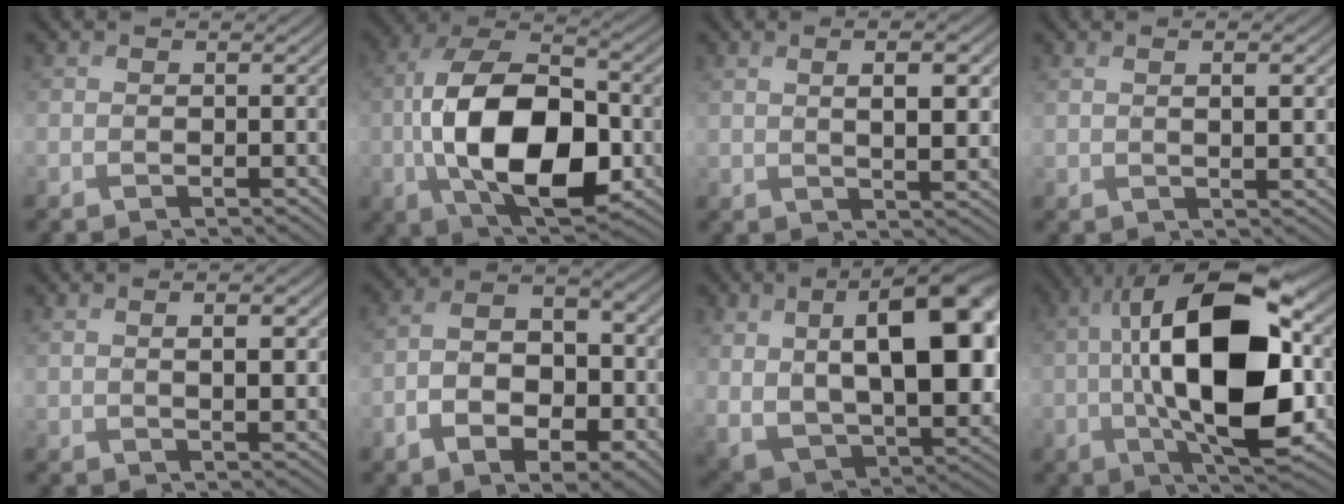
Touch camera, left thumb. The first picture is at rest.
{"total": 15.9, "force": [-2.7, 8.8, 12.9], "torque": [-0.265, -0.013, -0.052]}
{"total": 5.4, "force": [1.7, 2.0, 4.7], "torque": [-0.079, 0.000, 0.030]}
{"total": 3.0, "force": [1.2, 1.0, 2.5], "torque": [-0.050, -0.002, 0.028]}
{"total": 4.0, "force": [1.4, 1.4, 3.5], "torque": [-0.065, -0.003, 0.031]}
{"total": 9.2, "force": [-3.4, 5.7, 6.4], "torque": [-0.118, -0.011, -0.061]}
{"total": 18.5, "force": [4.3, 10.0, 14.9], "torque": [-0.262, -0.001, 0.079]}
{"total": 17.4, "force": [-0.3, 8.0, 15.5], "torque": [-0.279, 0.007, -0.007]}